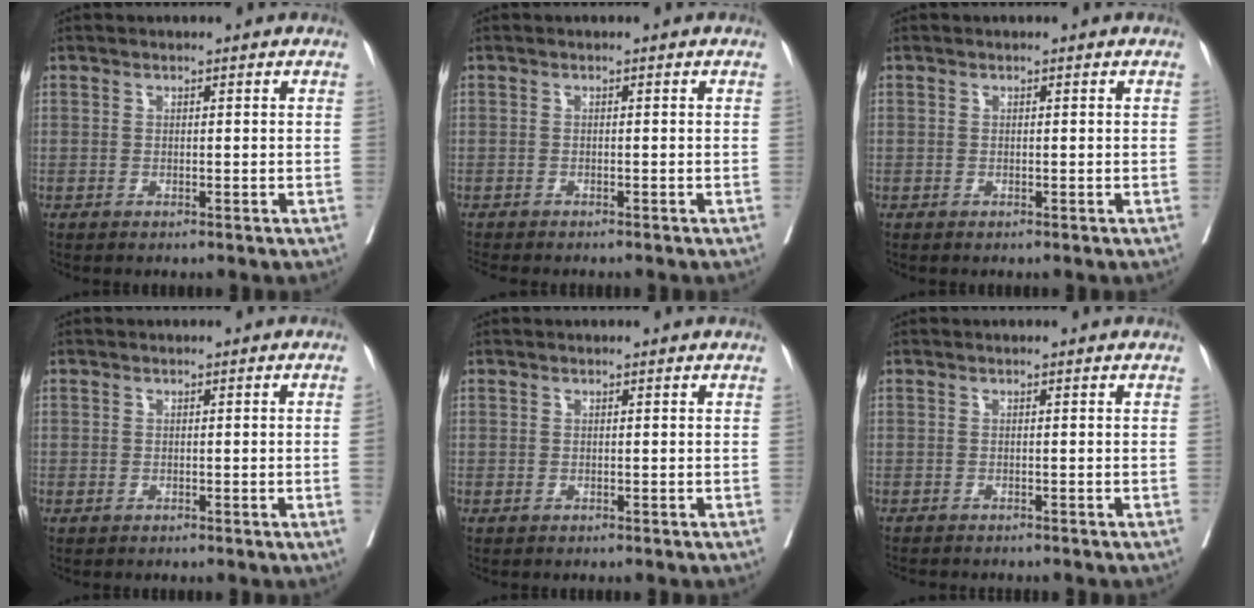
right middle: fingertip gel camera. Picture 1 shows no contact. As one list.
[{"total": 5.1, "force": [-4.6, 0.7, 2.2], "torque": [-0.027, -0.010, -0.066]}, {"total": 0.0}, {"total": 0.9, "force": [-0.1, 0.1, 0.9], "torque": [-0.015, 0.004, 0.001]}, {"total": 0.0}, {"total": 3.5, "force": [-3.2, 0.6, 1.3], "torque": [-0.020, -0.006, -0.041]}]